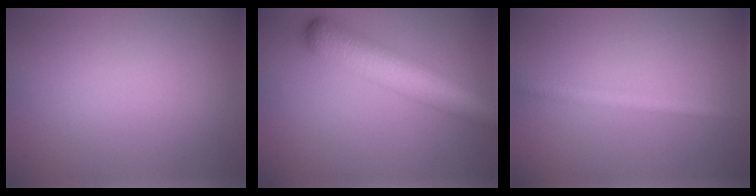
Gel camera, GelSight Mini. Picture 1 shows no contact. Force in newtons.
{"total": 7.0, "press": 7.0, "slide": 0.2}
{"total": 1.9, "press": 1.9, "slide": 0.1}